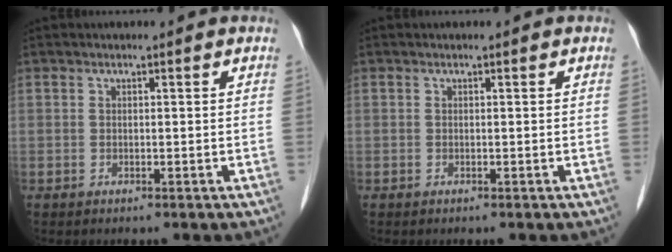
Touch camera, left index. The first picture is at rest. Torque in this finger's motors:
{"motor_torque": [-1.42, -0.43, -0.59, -0.21]}